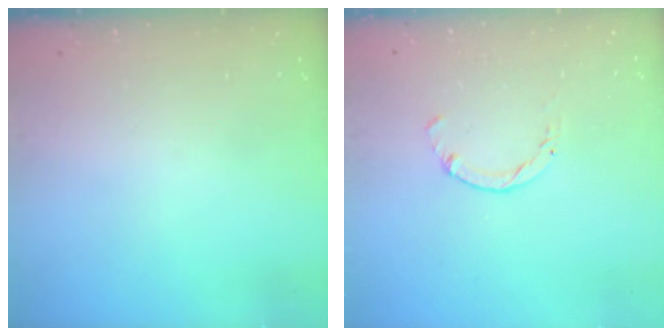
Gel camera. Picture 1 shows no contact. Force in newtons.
{"total": 0.0}